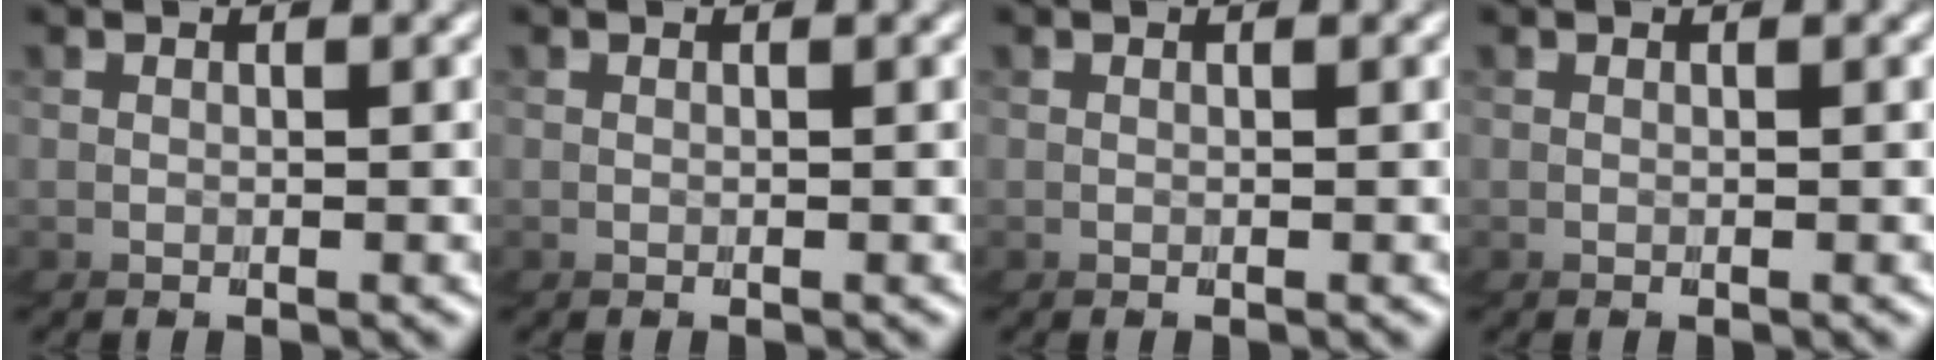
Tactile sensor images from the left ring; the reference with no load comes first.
{"total": 0.0}
{"total": 0.0}
{"total": 0.0}